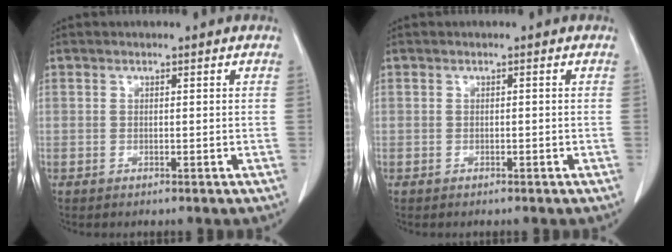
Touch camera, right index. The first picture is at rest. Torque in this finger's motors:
{"motor_torque": [-0.11, 0.13, -0.03, 0.00]}